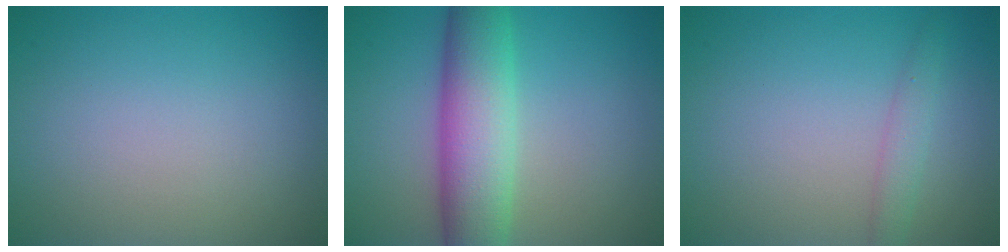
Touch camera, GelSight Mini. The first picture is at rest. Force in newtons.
{"total": 7.9, "press": 7.9, "slide": 0.2}
{"total": 1.7, "press": 1.7, "slide": 0.1}